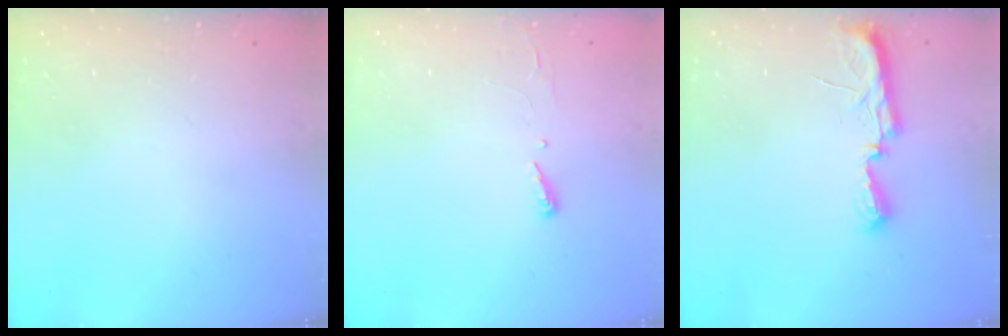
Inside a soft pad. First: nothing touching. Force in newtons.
{"total": 2.9, "press": 2.9, "slide": 0.4}
{"total": 7.6, "press": 7.6, "slide": 0.7}